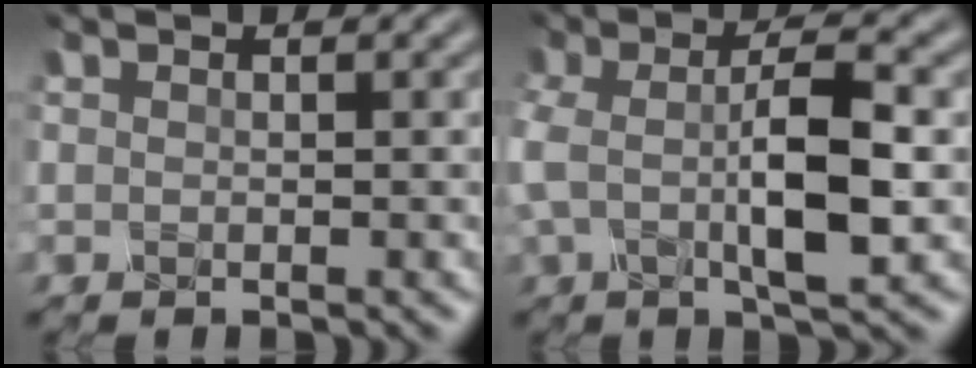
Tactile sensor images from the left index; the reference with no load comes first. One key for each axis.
{"total": 7.3, "fx": -1.3, "fy": 2.4, "fz": 6.8, "tx": -0.132, "ty": 0.003, "tz": -0.030}